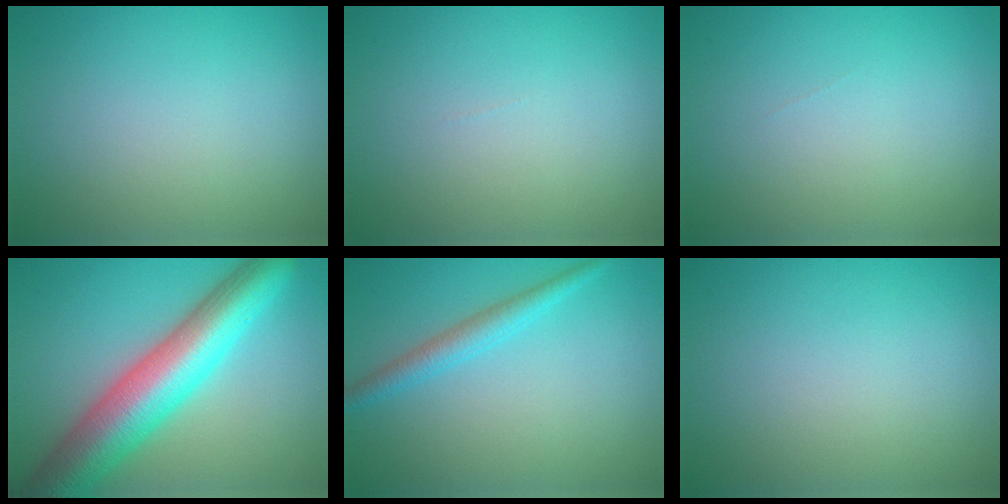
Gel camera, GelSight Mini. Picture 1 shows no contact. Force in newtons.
{"total": 0.0}
{"total": 0.0}
{"total": 10.8, "press": 10.8, "slide": 0.2}
{"total": 2.3, "press": 2.3, "slide": 0.1}
{"total": 0.0}